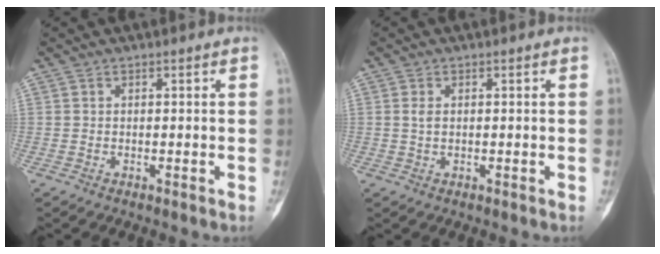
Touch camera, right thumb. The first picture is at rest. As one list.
[{"total": 1.7, "force": [0.3, 1.0, 1.3], "torque": [-0.024, -0.002, 0.006]}]